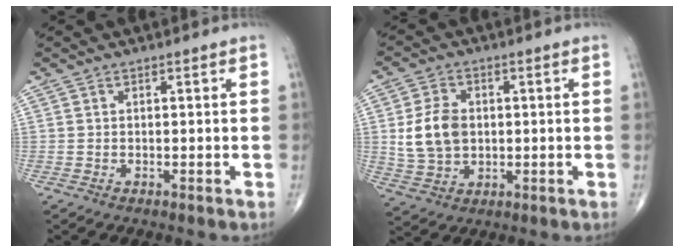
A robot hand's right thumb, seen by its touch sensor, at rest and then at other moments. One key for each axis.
{"total": 9.2, "fx": 0.7, "fy": 6.7, "fz": 6.3, "tx": -0.106, "ty": 0.001, "tz": 0.019}